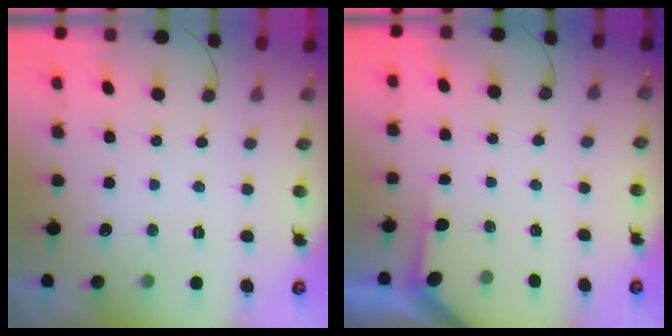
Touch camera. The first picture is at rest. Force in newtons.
{"total": 1.9, "press": 1.9, "slide": 0.2}